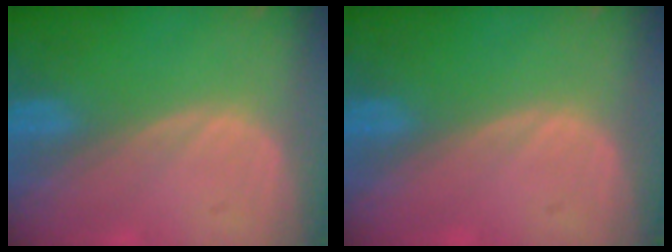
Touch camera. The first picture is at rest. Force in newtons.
{"total": 0.0}